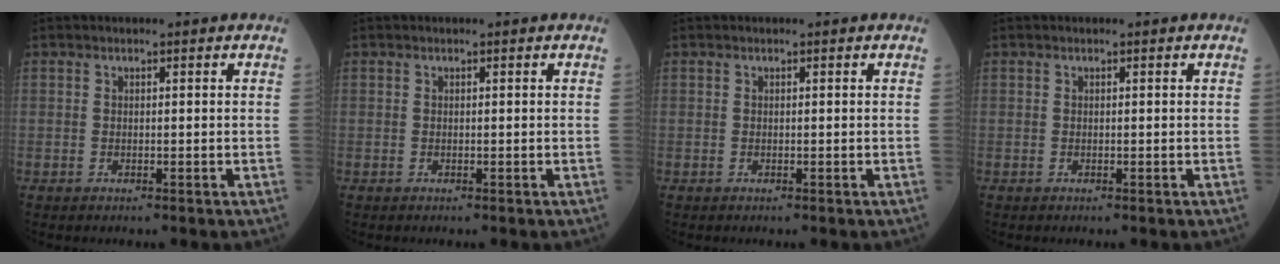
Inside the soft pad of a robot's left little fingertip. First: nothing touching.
{"total": 0.0}
{"total": 0.0}
{"total": 0.0}